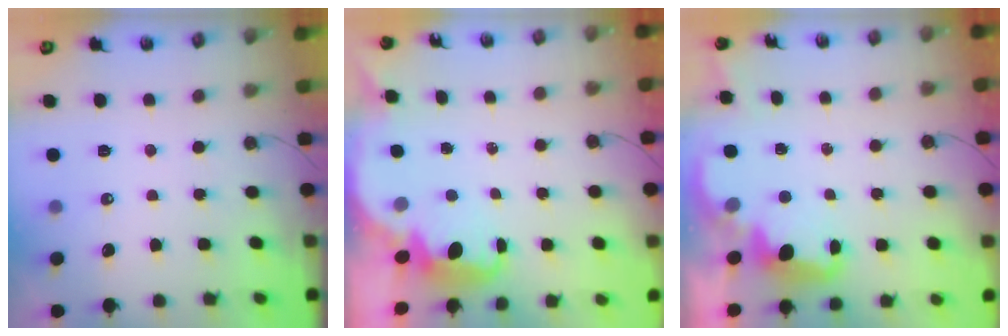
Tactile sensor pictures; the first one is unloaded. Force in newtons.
{"total": 2.8, "press": 2.7, "slide": 0.6}
{"total": 2.8, "press": 2.7, "slide": 0.6}